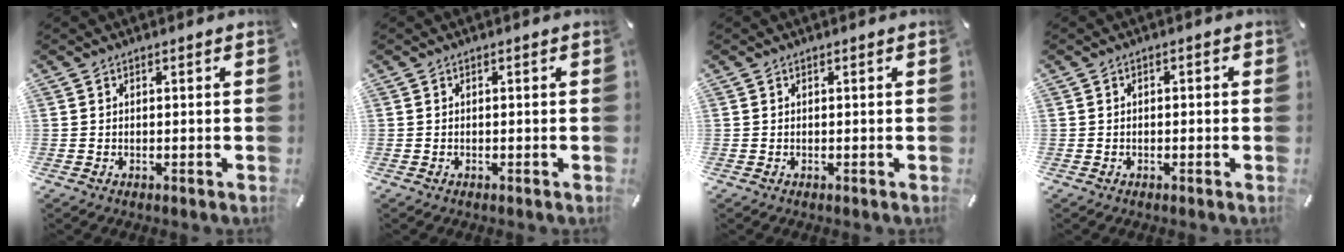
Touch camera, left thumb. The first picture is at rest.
{"total": 0.0}
{"total": 0.0}
{"total": 1.1, "force": [-0.7, 0.6, 0.6], "torque": [-0.013, 0.004, -0.014]}